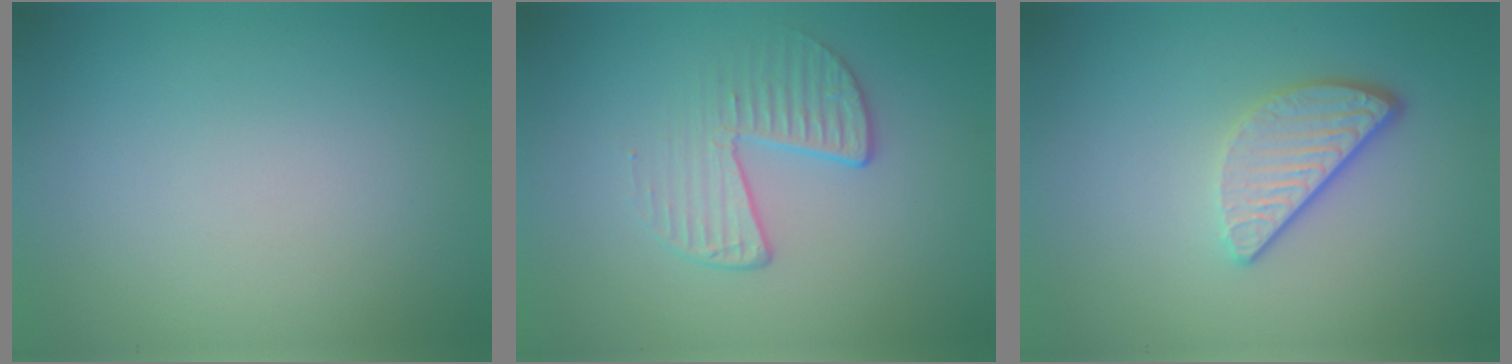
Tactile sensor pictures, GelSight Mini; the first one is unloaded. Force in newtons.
{"total": 2.4, "press": 1.7, "slide": 1.8}
{"total": 3.3, "press": 2.6, "slide": 2.0}